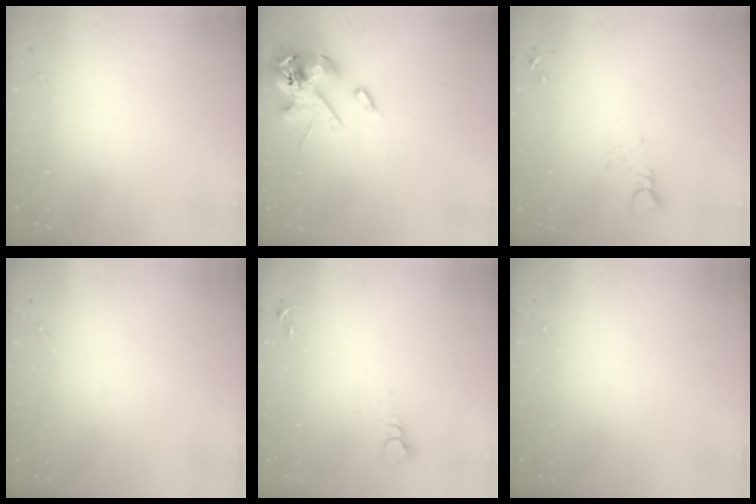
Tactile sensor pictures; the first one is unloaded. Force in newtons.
{"total": 15.7, "press": 15.5, "slide": 2.7}
{"total": 3.9, "press": 3.9, "slide": 0.4}
{"total": 0.0}
{"total": 3.3, "press": 3.3, "slide": 0.3}
{"total": 0.0}